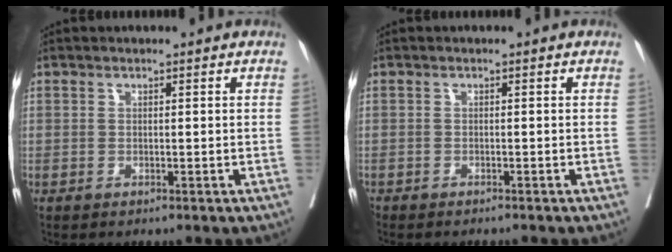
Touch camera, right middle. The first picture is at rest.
{"total": 3.0, "force": [-2.8, 0.5, 1.0], "torque": [-0.010, -0.005, -0.041]}